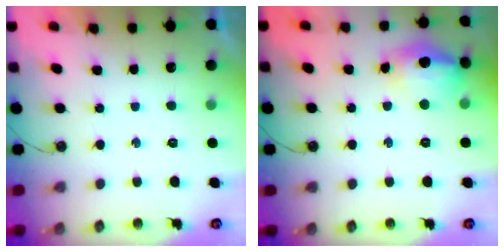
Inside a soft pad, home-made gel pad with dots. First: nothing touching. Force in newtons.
{"total": 14.6, "press": 14.6, "slide": 1.4}